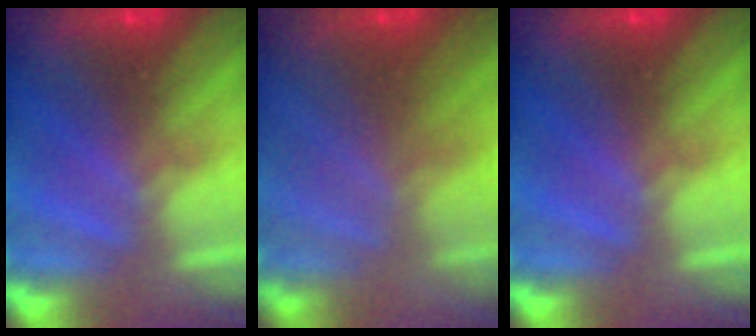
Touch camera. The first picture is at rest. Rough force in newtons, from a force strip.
{"total": 1.5}
{"total": 0.0}